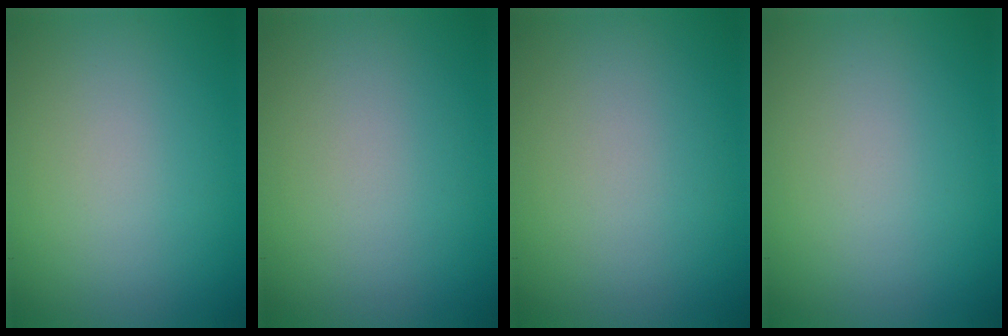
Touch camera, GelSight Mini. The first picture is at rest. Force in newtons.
{"total": 0.0}
{"total": 0.0}
{"total": 0.0}